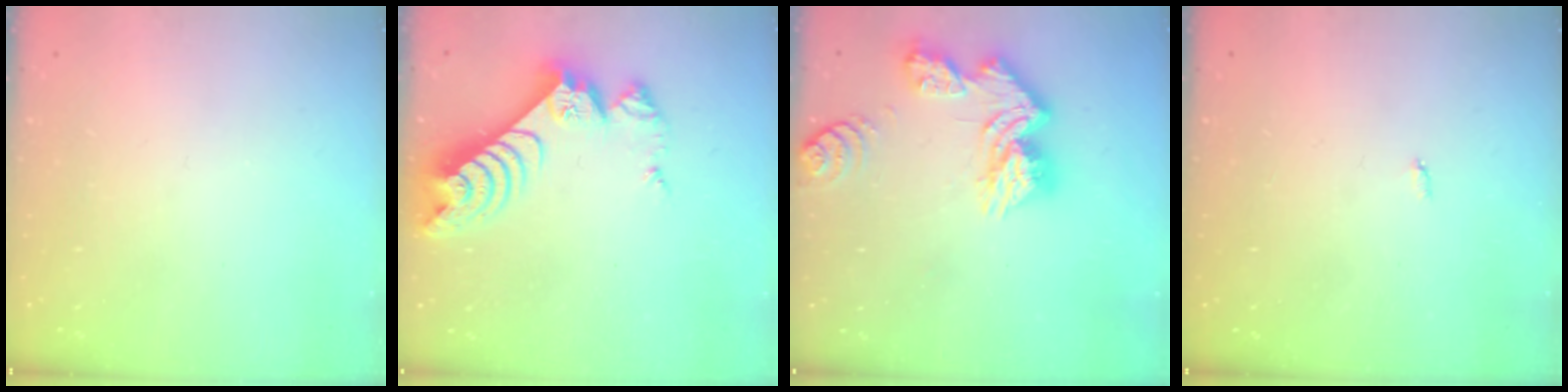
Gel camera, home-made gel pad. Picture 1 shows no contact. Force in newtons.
{"total": 11.0, "press": 11.0, "slide": 1.0}
{"total": 13.2, "press": 13.2, "slide": 1.2}
{"total": 2.1, "press": 2.1, "slide": 0.4}